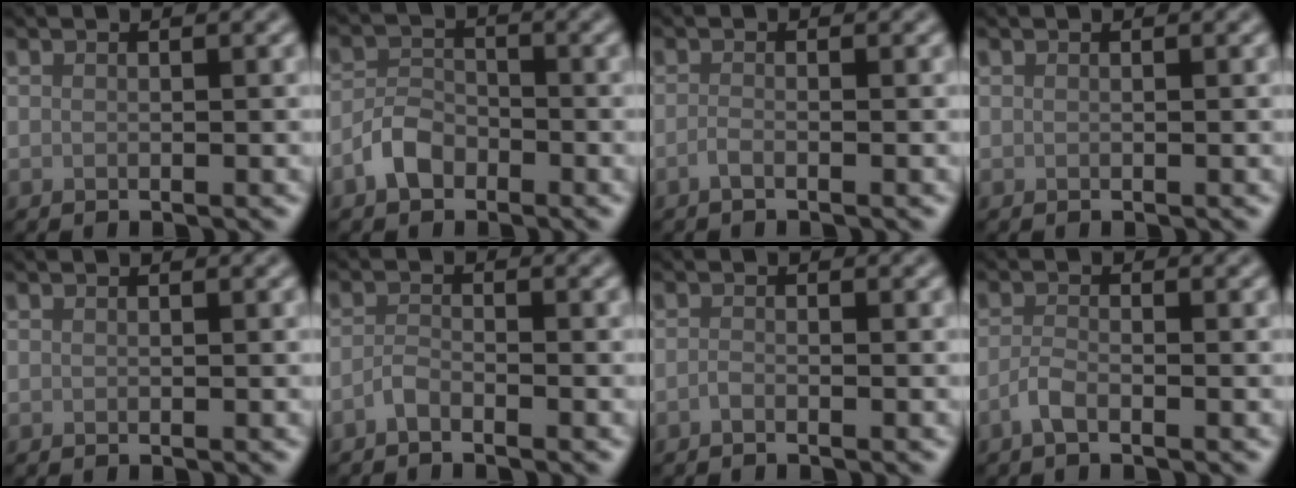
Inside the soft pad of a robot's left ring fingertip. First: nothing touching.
{"total": 2.9, "force": [-1.8, 1.8, 1.4], "torque": [-0.022, 0.009, -0.042]}
{"total": 1.0, "force": [-0.6, 0.3, 0.7], "torque": [-0.013, 0.000, -0.014]}
{"total": 0.0}
{"total": 0.0}
{"total": 1.3, "force": [-1.0, 0.4, 0.7], "torque": [-0.015, 0.002, -0.024]}
{"total": 0.6, "force": [-0.5, 0.2, 0.4], "torque": [-0.008, -0.001, -0.011]}
{"total": 1.6, "force": [-1.0, 0.5, 1.2], "torque": [-0.027, 0.001, -0.023]}